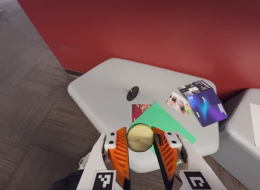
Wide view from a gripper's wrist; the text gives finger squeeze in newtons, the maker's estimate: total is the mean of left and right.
{"total": 7.6, "left": 7.4, "right": 7.8}